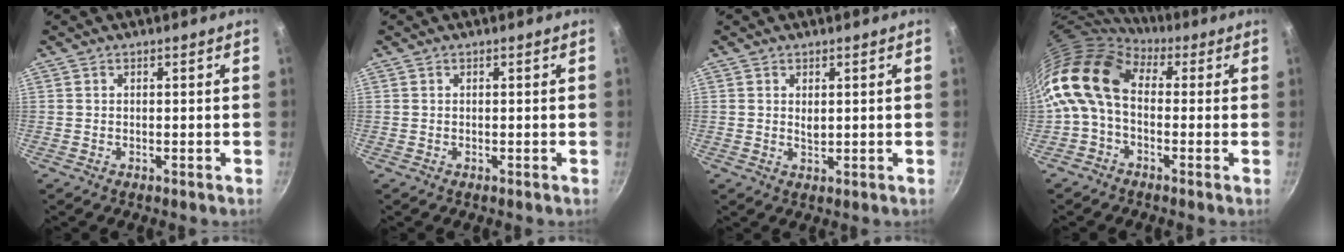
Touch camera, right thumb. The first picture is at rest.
{"total": 0.0}
{"total": 1.7, "force": [0.6, 1.0, 1.3], "torque": [-0.020, -0.005, 0.010]}
{"total": 13.6, "force": [0.6, 9.2, 9.9], "torque": [-0.187, 0.025, -0.012]}